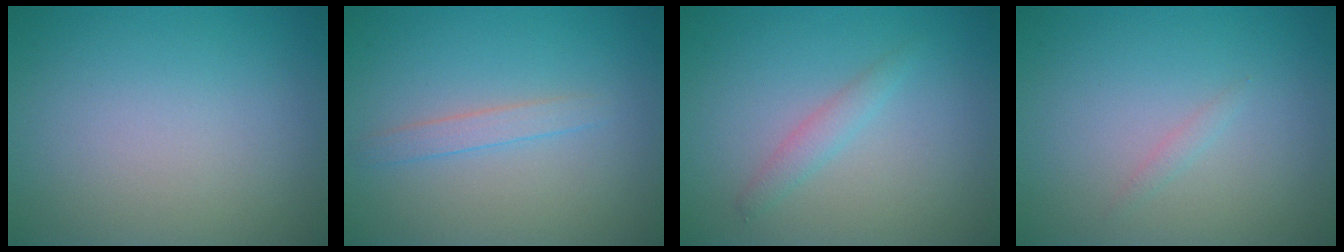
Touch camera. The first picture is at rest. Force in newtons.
{"total": 1.4, "press": 1.4, "slide": 0.0}
{"total": 1.5, "press": 1.5, "slide": 0.1}
{"total": 0.6, "press": 0.6, "slide": 0.1}